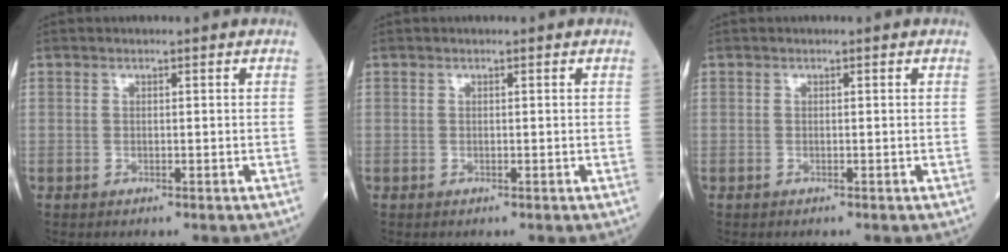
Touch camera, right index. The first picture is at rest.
{"total": 0.0}
{"total": 0.0}